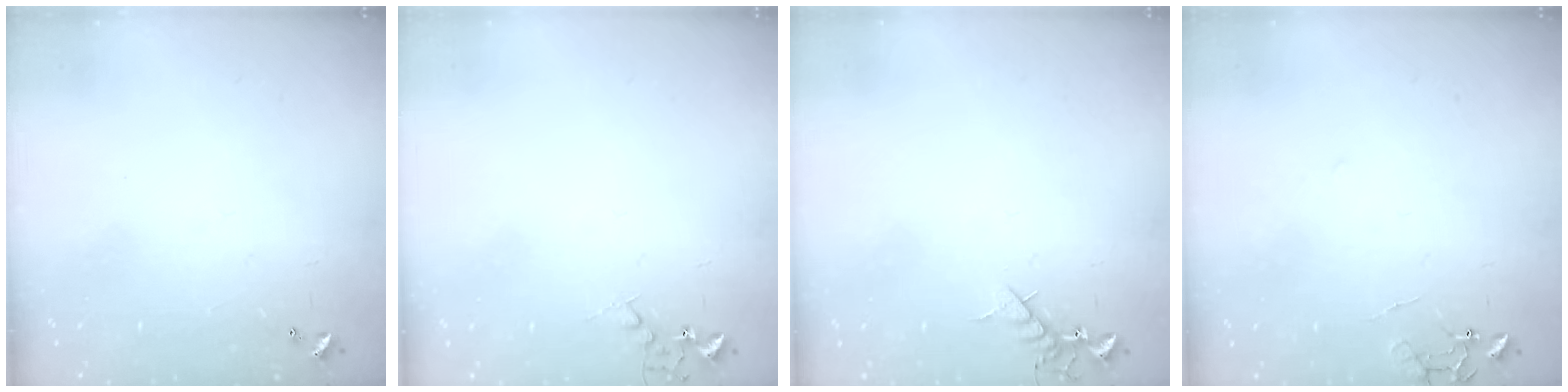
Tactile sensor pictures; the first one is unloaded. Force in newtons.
{"total": 4.8, "press": 4.7, "slide": 0.8}
{"total": 7.0, "press": 6.9, "slide": 1.1}
{"total": 8.7, "press": 8.7, "slide": 0.8}